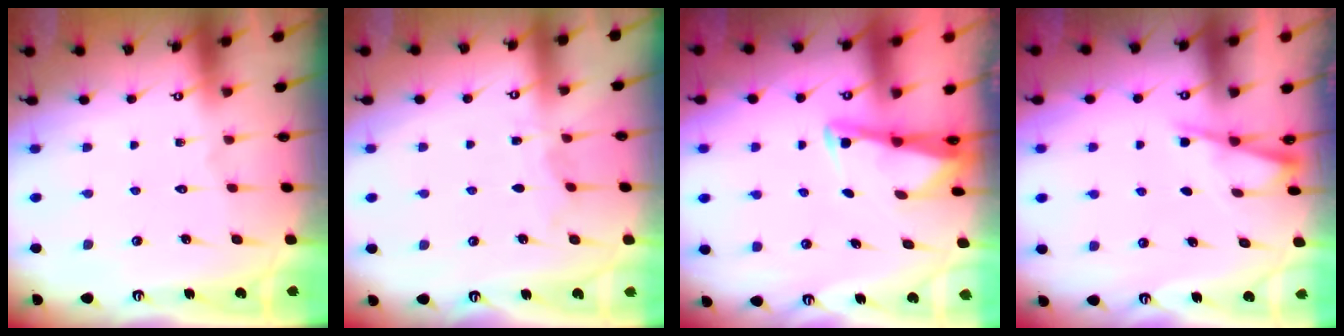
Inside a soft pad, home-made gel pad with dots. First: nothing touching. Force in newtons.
{"total": 3.8, "press": 3.8, "slide": 0.4}
{"total": 2.8, "press": 2.8, "slide": 0.2}
{"total": 1.6, "press": 1.6, "slide": 0.2}